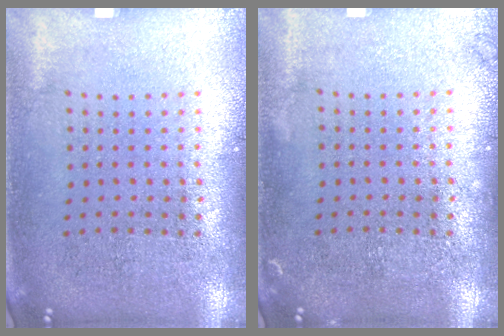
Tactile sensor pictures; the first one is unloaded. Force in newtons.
{"total": 0.7, "press": 0.7, "slide": 0.1}